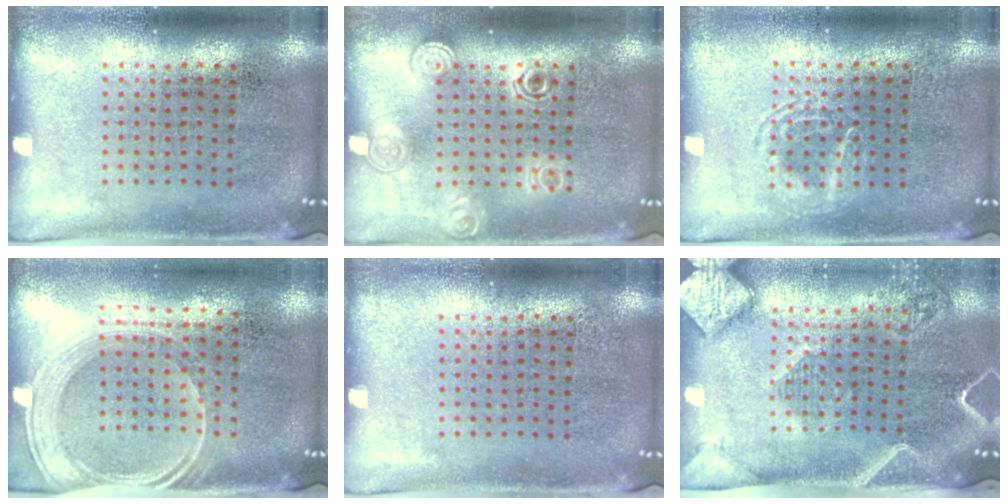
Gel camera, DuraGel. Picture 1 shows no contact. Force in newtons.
{"total": 1.5, "press": 1.2, "slide": 0.9}
{"total": 1.6, "press": 1.6, "slide": 0.2}
{"total": 2.0, "press": 1.7, "slide": 1.1}
{"total": 0.0}
{"total": 2.6, "press": 2.1, "slide": 1.5}